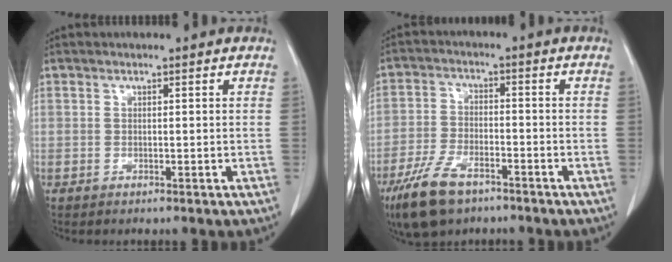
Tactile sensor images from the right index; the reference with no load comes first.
{"total": 9.4, "force": [-6.2, 3.8, 5.9], "torque": [-0.127, -0.013, -0.113]}